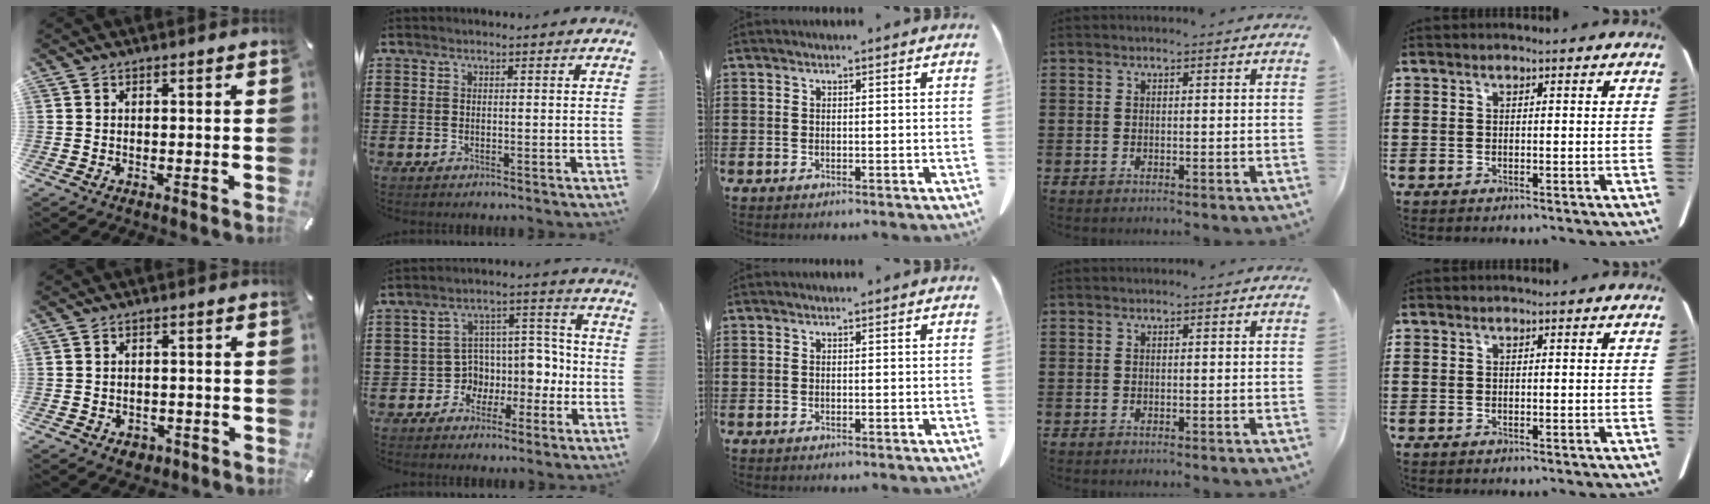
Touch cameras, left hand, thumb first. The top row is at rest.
{"thumb": {"total": 2.5, "force": [-1.2, 2.0, 1.1], "torque": [-0.018, 0.006, -0.022]}, "index": {"total": 6.4, "force": [-1.4, 5.8, 2.2], "torque": [-0.061, -0.001, -0.023]}}